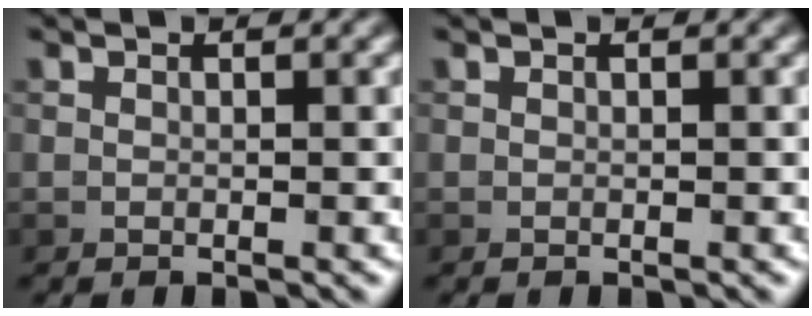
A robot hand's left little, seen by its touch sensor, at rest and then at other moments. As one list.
[{"total": 0.0}]